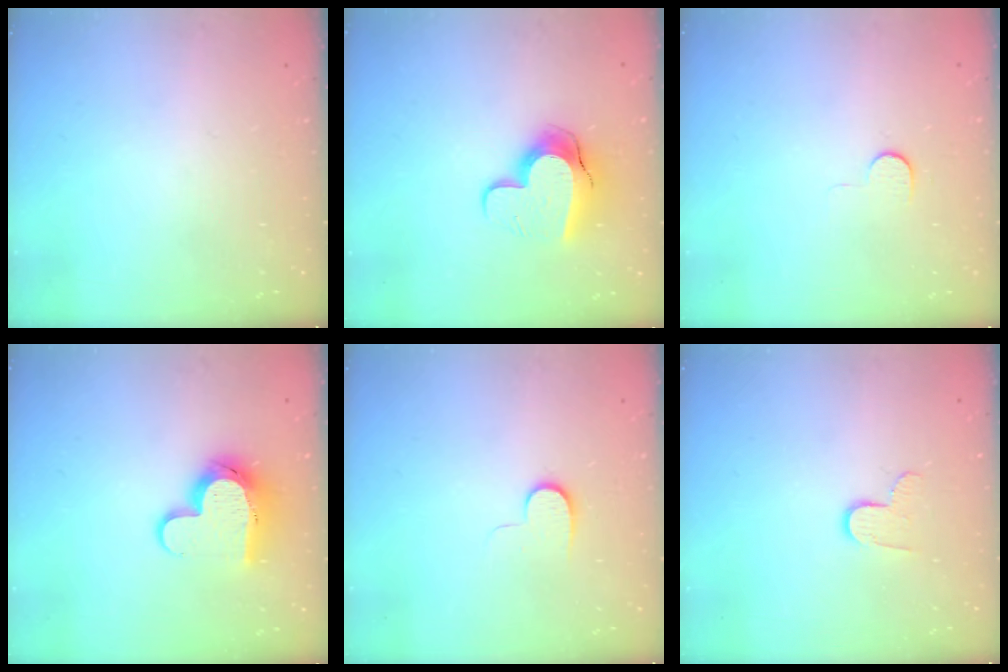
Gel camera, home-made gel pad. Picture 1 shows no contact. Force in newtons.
{"total": 11.2, "press": 11.2, "slide": 1.0}
{"total": 5.0, "press": 4.9, "slide": 0.4}
{"total": 11.7, "press": 11.7, "slide": 0.8}
{"total": 6.1, "press": 6.1, "slide": 0.8}
{"total": 5.7, "press": 5.7, "slide": 0.4}